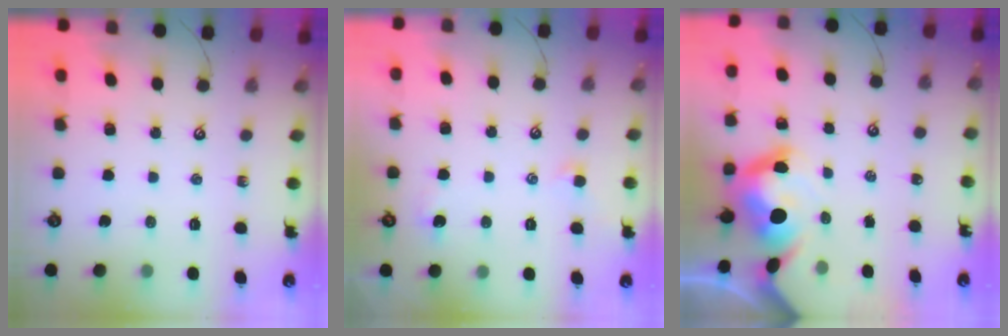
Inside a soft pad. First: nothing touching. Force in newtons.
{"total": 0.7, "press": 0.3, "slide": 0.6}
{"total": 9.7, "press": 9.6, "slide": 1.1}